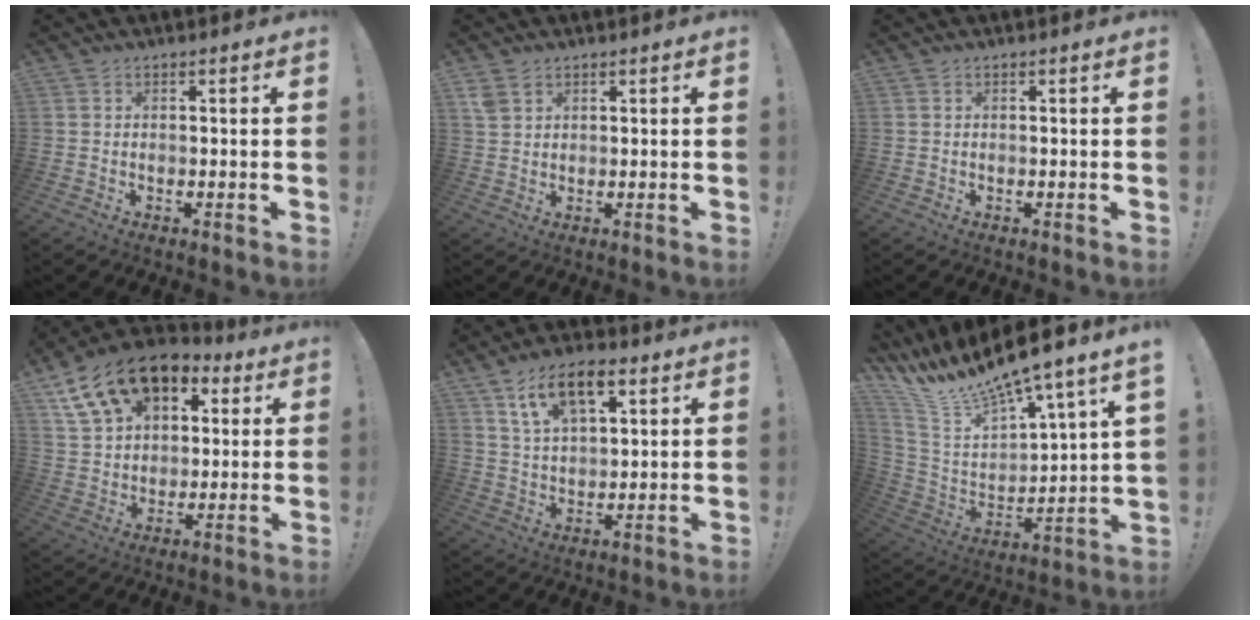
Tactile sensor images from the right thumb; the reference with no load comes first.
{"total": 3.6, "force": [2.4, 2.2, 1.5], "torque": [-0.022, -0.011, 0.047]}
{"total": 0.0}
{"total": 16.5, "force": [8.5, 11.0, 8.9], "torque": [-0.148, -0.040, 0.160]}
{"total": 12.3, "force": [6.6, 6.2, 8.3], "torque": [-0.141, -0.009, 0.120]}
{"total": 13.5, "force": [10.8, 2.5, 7.8], "torque": [-0.149, -0.087, 0.178]}